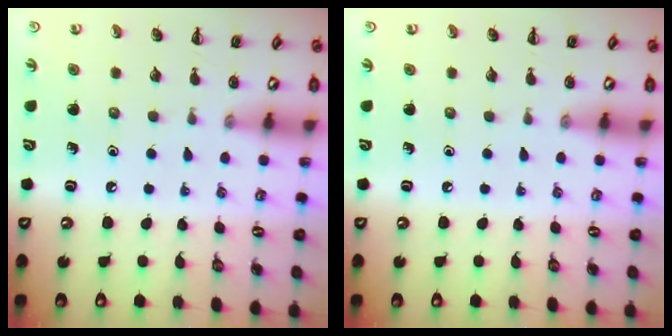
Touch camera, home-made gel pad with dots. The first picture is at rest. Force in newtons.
{"total": 0.0}